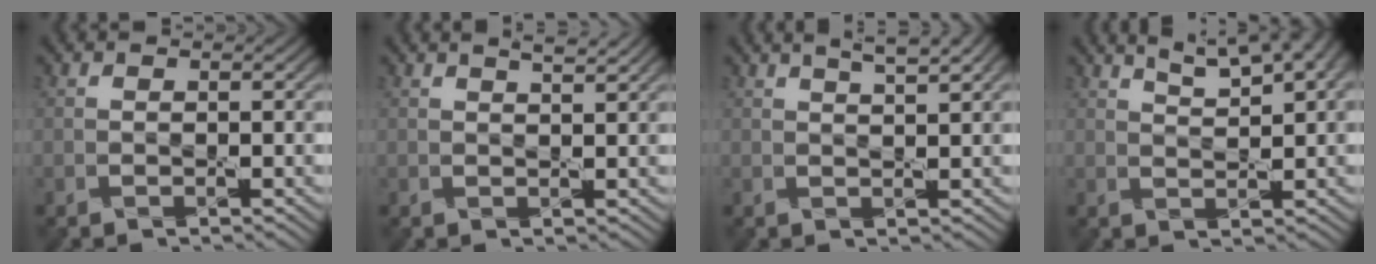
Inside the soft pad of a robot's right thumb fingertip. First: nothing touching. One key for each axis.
{"total": 2.4, "fx": 1.8, "fy": 0.5, "fz": 1.5, "tx": -0.018, "ty": 0.000, "tz": 0.020}
{"total": 4.0, "fx": 2.6, "fy": 0.8, "fz": 2.9, "tx": -0.037, "ty": 0.009, "tz": 0.031}
{"total": 8.1, "fx": 5.4, "fy": 2.2, "fz": 5.5, "tx": -0.090, "ty": 0.018, "tz": 0.071}